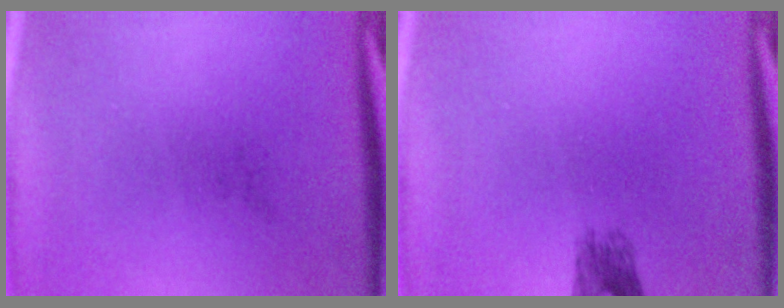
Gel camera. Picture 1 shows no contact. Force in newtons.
{"total": 2.2}